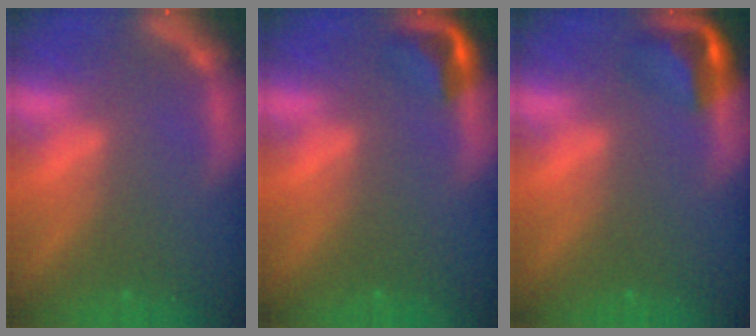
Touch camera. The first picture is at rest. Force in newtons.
{"total": 2.9}
{"total": 3.9}